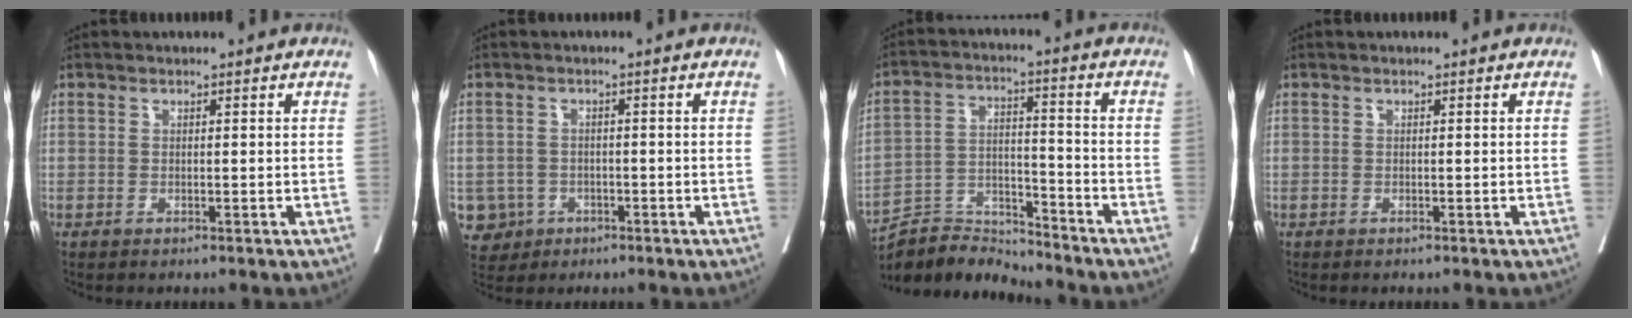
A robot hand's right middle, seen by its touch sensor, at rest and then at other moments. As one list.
[{"total": 5.1, "force": [-1.7, 4.8, 0.3], "torque": [-0.009, 0.010, -0.021]}, {"total": 8.9, "force": [-8.8, 0.2, -0.7], "torque": [0.014, 0.030, -0.163]}, {"total": 0.0}]